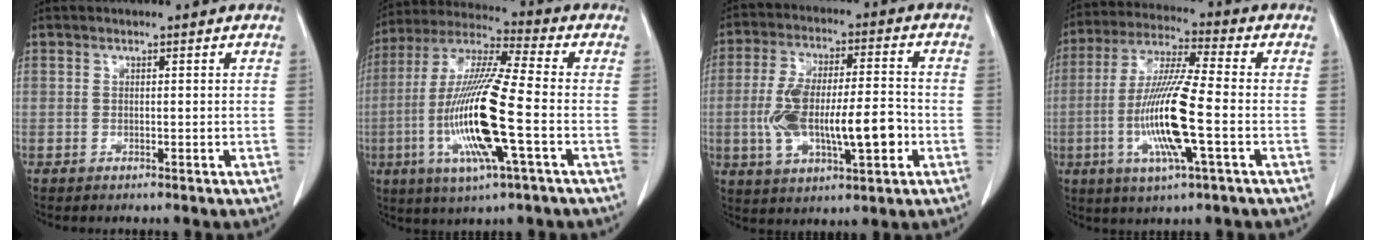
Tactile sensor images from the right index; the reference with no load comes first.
{"total": 17.1, "force": [-4.0, 1.1, 16.6], "torque": [-0.345, -0.013, -0.077]}
{"total": 14.1, "force": [-2.8, 4.3, 13.1], "torque": [-0.248, 0.014, -0.038]}
{"total": 13.8, "force": [-3.1, 0.7, 13.5], "torque": [-0.271, -0.012, -0.061]}